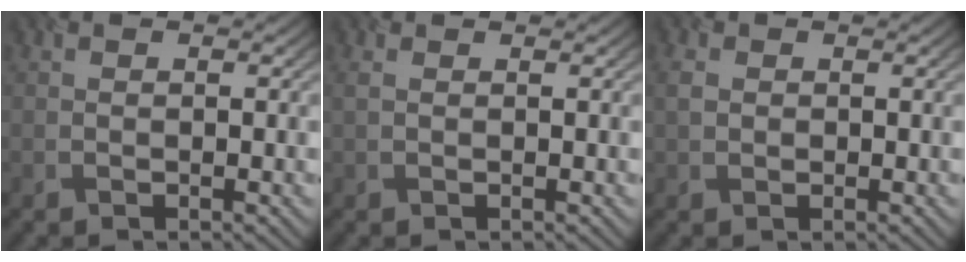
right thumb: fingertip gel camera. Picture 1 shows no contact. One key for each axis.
{"total": 0.8, "fx": 0.7, "fy": 0.0, "fz": 0.2, "tx": -0.018, "ty": 0.003, "tz": 0.011}
{"total": 1.3, "fx": 0.8, "fy": 1.0, "fz": 0.3, "tx": -0.020, "ty": 0.001, "tz": 0.008}